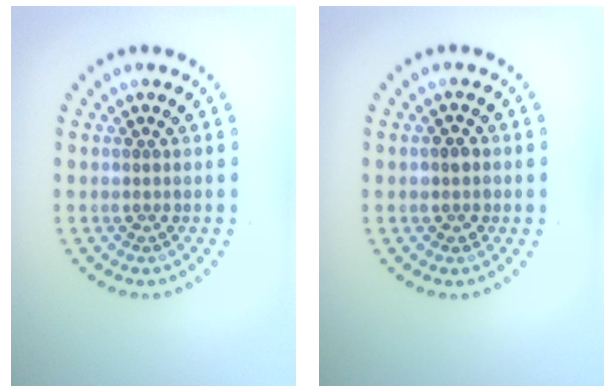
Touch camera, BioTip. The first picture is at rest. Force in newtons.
{"total": 1.5, "press": 1.4, "slide": 0.4}